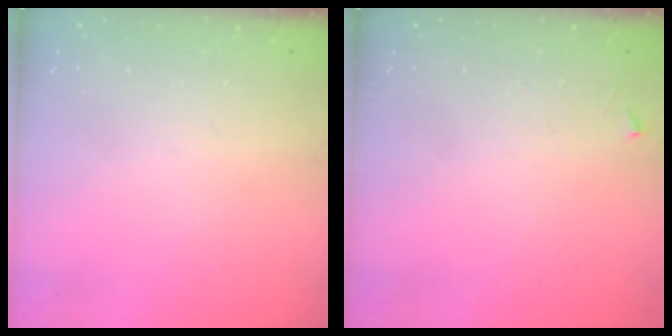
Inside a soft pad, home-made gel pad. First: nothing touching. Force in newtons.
{"total": 2.5, "press": 2.5, "slide": 0.3}